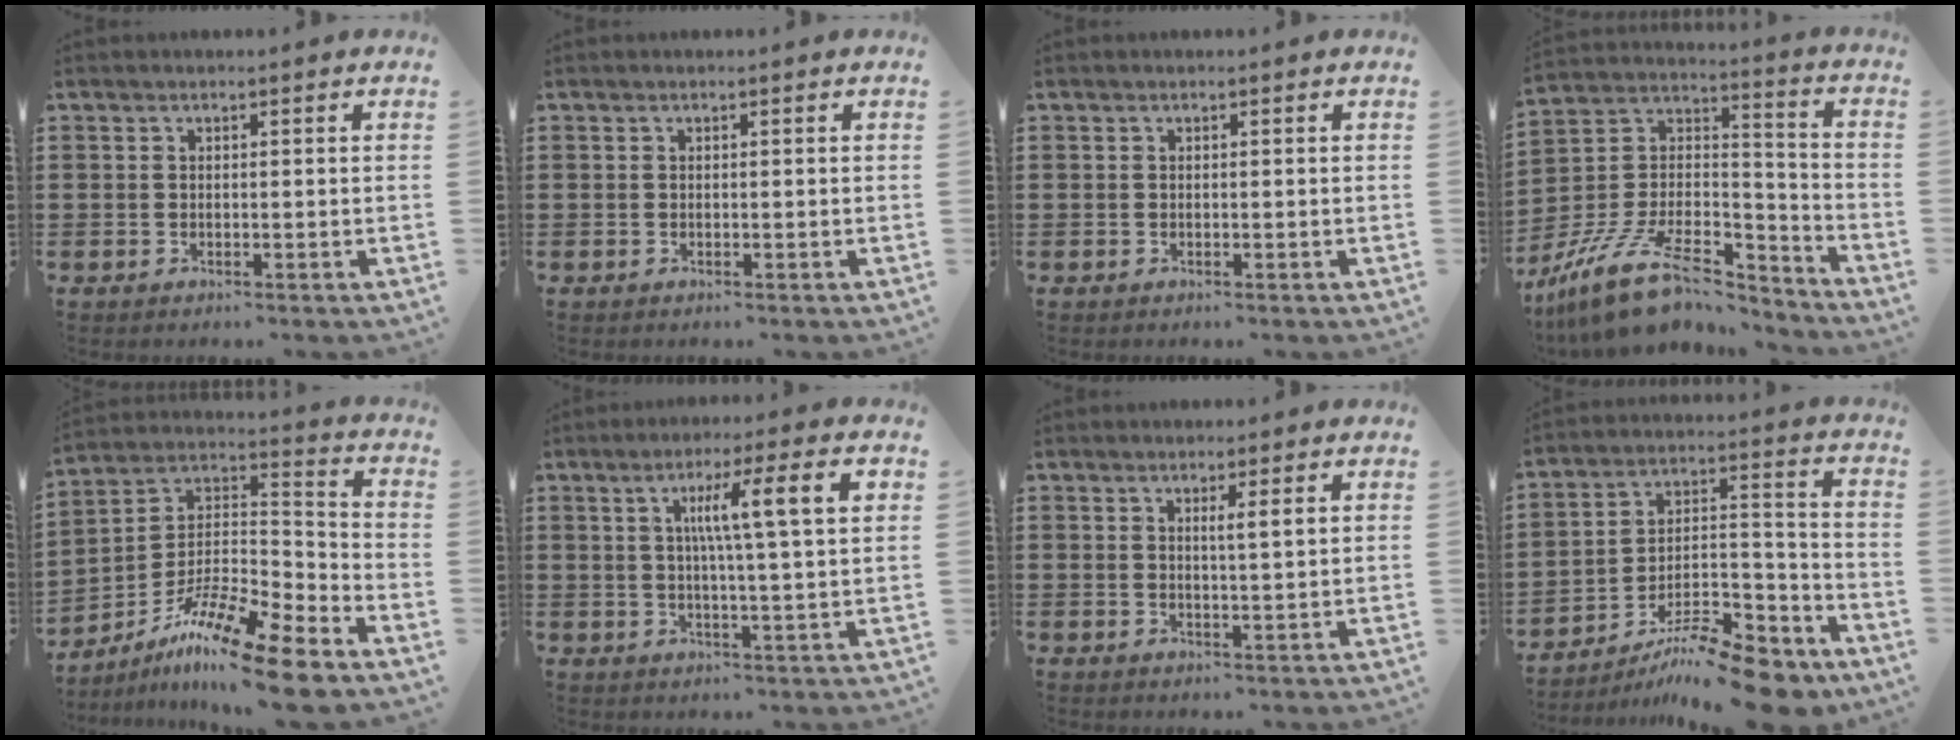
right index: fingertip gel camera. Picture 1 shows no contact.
{"total": 0.0}
{"total": 0.0}
{"total": 13.4, "force": [-9.6, 5.3, 7.8], "torque": [-0.161, 0.024, -0.175]}
{"total": 13.2, "force": [-10.3, 1.3, 8.2], "torque": [-0.157, 0.019, -0.198]}
{"total": 9.3, "force": [2.5, 0.6, 8.9], "torque": [-0.173, 0.005, 0.035]}
{"total": 2.2, "force": [0.7, -0.1, 2.1], "torque": [-0.043, -0.002, 0.011]}
{"total": 11.8, "force": [-9.9, 2.5, 5.9], "torque": [-0.087, 0.036, -0.190]}